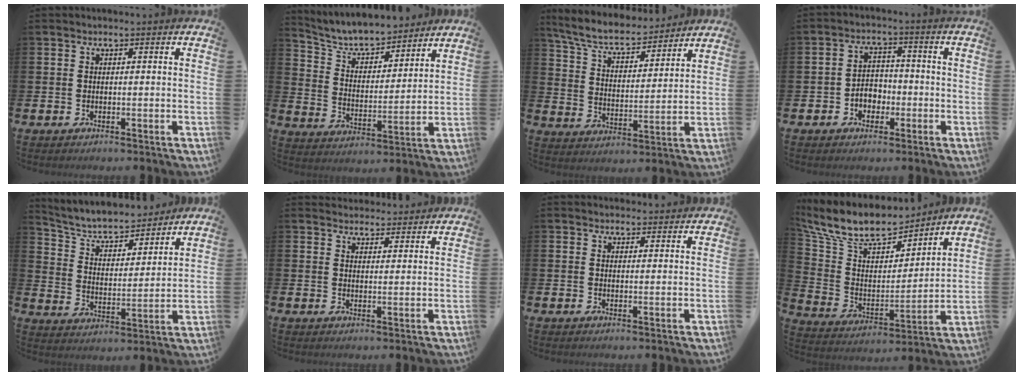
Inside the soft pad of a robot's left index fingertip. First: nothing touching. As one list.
[{"total": 6.8, "force": [6.3, 1.8, 1.7], "torque": [-0.056, -0.052, 0.104]}, {"total": 7.4, "force": [6.7, 2.0, 2.5], "torque": [-0.079, -0.047, 0.114]}, {"total": 3.4, "force": [-1.6, 2.7, 1.5], "torque": [-0.018, 0.003, -0.039]}, {"total": 6.6, "force": [5.9, 2.2, 1.9], "torque": [-0.060, -0.050, 0.095]}, {"total": 3.3, "force": [3.2, 0.8, -0.2], "torque": [0.005, -0.018, 0.058]}, {"total": 1.9, "force": [1.8, 0.4, -0.1], "torque": [0.014, -0.011, 0.031]}, {"total": 11.4, "force": [10.2, 3.7, 3.5], "torque": [-0.110, -0.070, 0.175]}]